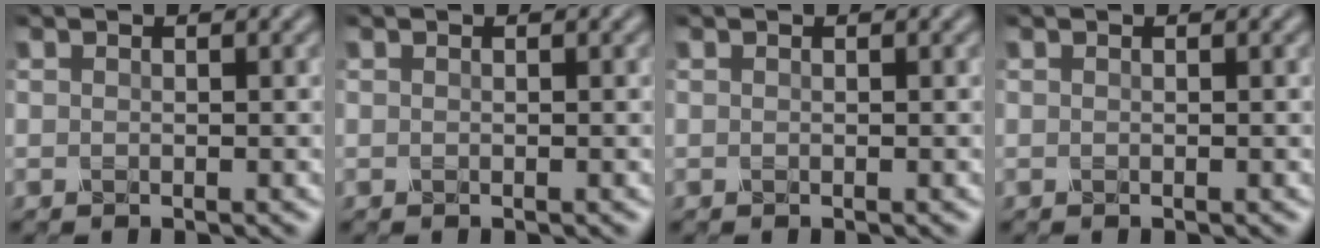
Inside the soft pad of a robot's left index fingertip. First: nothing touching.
{"total": 0.0}
{"total": 0.0}
{"total": 0.0}